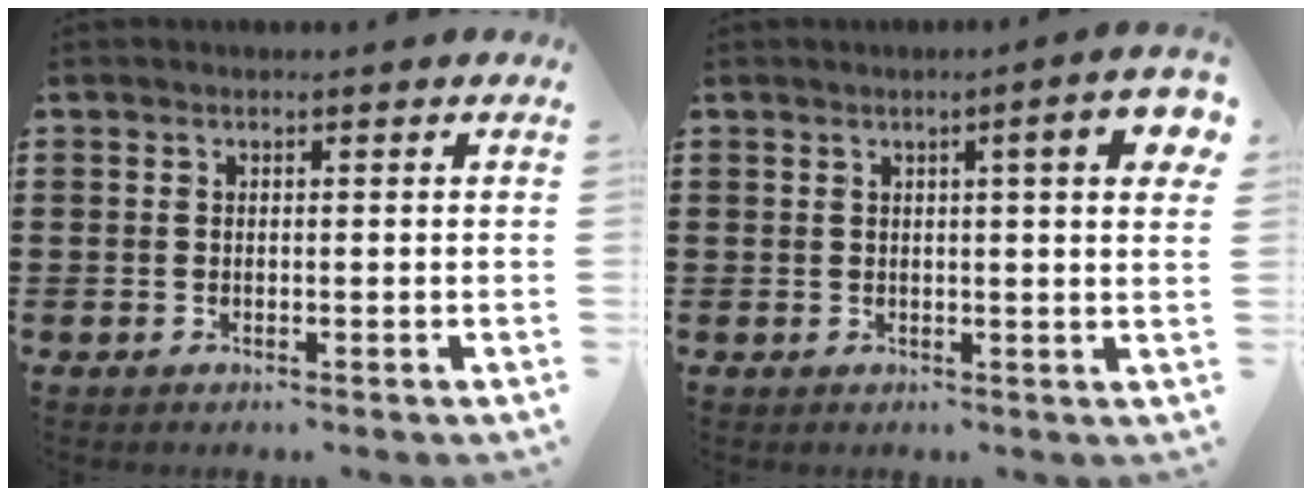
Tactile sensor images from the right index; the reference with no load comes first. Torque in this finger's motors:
{"motor_torque": [0.45, 0.20, 0.18, 0.07]}